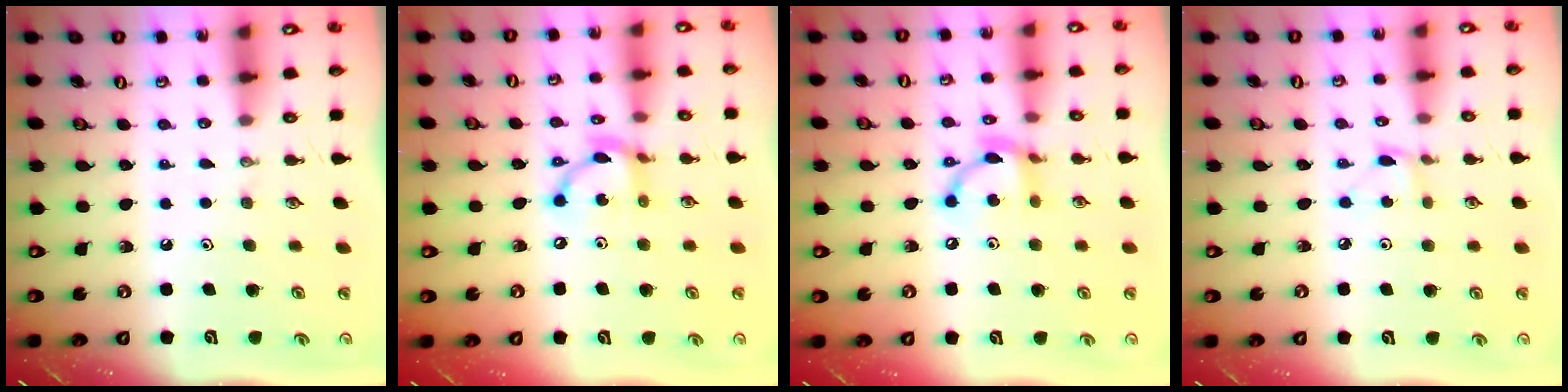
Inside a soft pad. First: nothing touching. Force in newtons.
{"total": 10.6, "press": 10.6, "slide": 0.7}
{"total": 12.0, "press": 11.9, "slide": 0.9}
{"total": 2.7, "press": 2.7, "slide": 0.3}